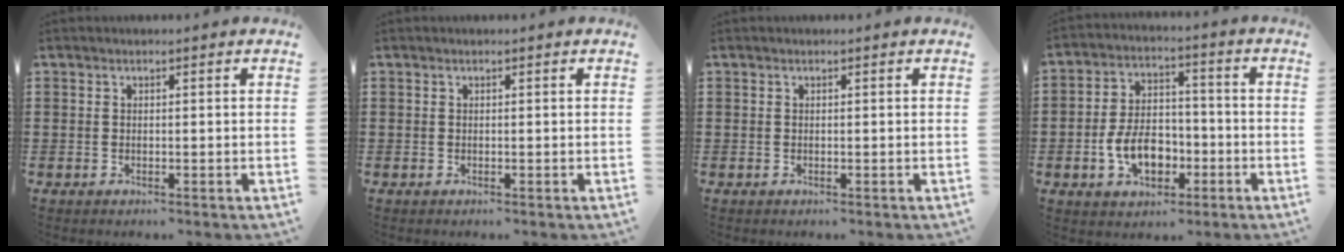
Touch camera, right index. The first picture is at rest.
{"total": 0.0}
{"total": 0.0}
{"total": 8.2, "force": [-2.7, 5.3, 5.7], "torque": [-0.120, 0.004, -0.054]}